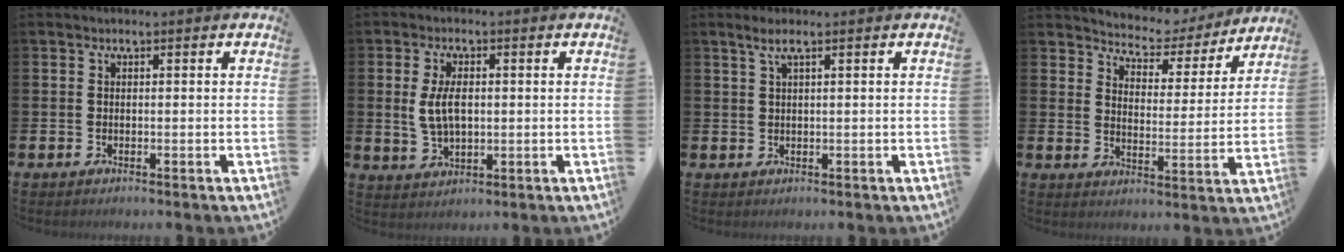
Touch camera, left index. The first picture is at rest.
{"total": 4.9, "force": [0.8, 2.7, 4.0], "torque": [-0.067, 0.004, 0.009]}
{"total": 1.8, "force": [1.0, 0.1, 1.5], "torque": [-0.030, 0.004, 0.017]}
{"total": 5.8, "force": [5.4, 1.9, 0.4], "torque": [-0.030, -0.048, 0.090]}